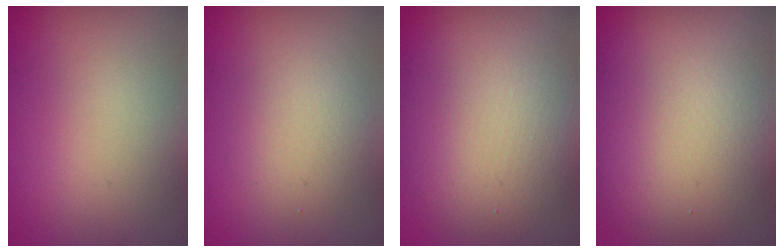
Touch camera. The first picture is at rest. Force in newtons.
{"total": 2.8, "press": 2.8, "slide": 0.2}
{"total": 7.6, "press": 7.6, "slide": 0.2}
{"total": 11.4, "press": 11.4, "slide": 1.0}